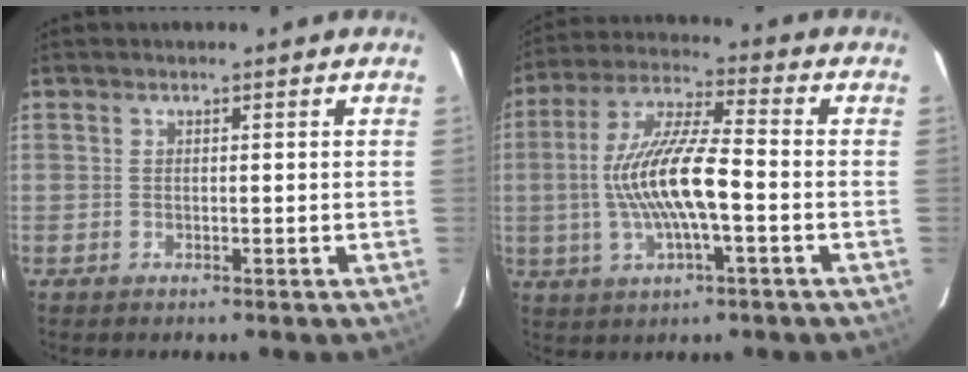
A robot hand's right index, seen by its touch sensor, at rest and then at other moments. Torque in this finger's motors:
{"motor_torque": [1.70, 0.13, 0.93, 0.21]}